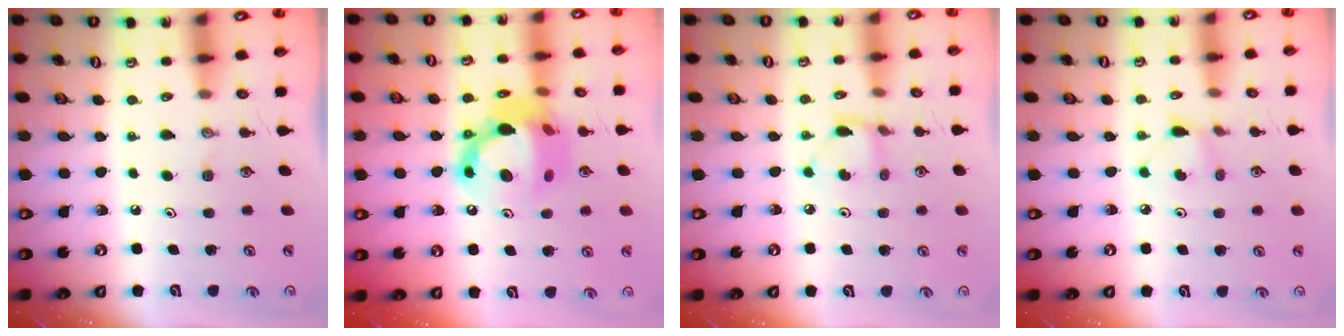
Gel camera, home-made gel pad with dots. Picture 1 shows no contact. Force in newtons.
{"total": 15.1, "press": 15.1, "slide": 1.1}
{"total": 2.7, "press": 2.7, "slide": 0.2}
{"total": 3.0, "press": 3.0, "slide": 0.3}